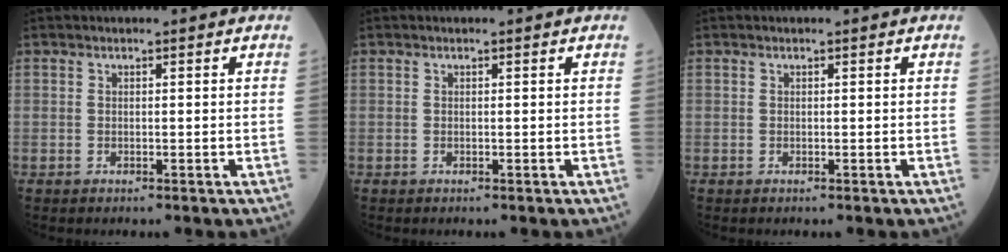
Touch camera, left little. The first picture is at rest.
{"total": 0.0}
{"total": 0.0}